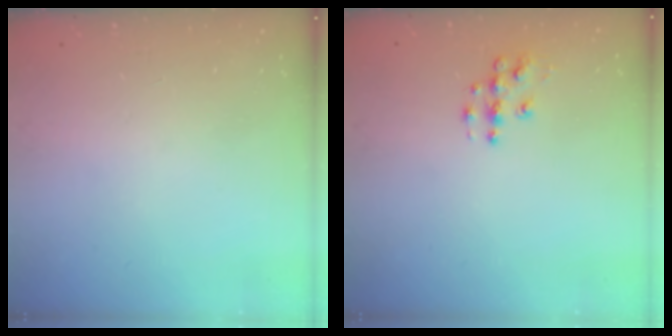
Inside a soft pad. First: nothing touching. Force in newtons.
{"total": 5.9, "press": 5.9, "slide": 0.4}